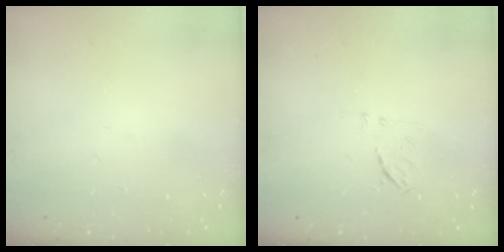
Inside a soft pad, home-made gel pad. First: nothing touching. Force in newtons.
{"total": 5.8, "press": 5.7, "slide": 1.1}